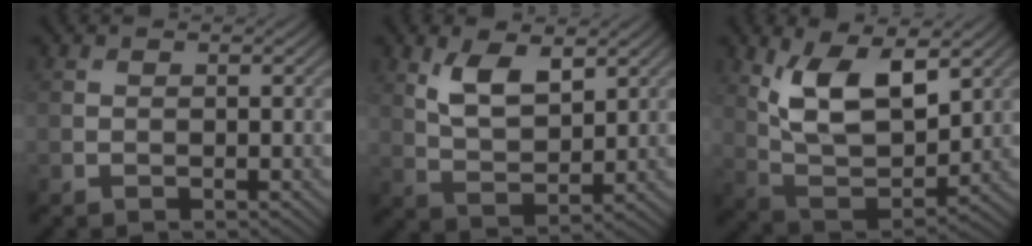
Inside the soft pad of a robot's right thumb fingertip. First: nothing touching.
{"total": 6.1, "force": [3.0, 2.8, 4.5], "torque": [-0.097, -0.008, 0.059]}
{"total": 11.3, "force": [4.9, 5.5, 8.6], "torque": [-0.179, -0.011, 0.096]}